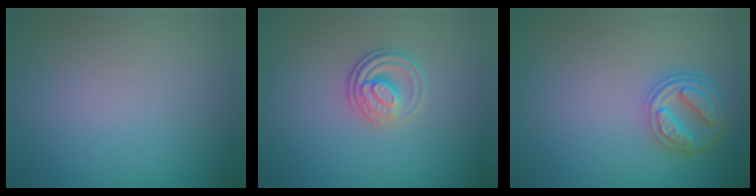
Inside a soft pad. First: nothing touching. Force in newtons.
{"total": 2.8, "press": 2.5, "slide": 1.3}
{"total": 4.3, "press": 3.6, "slide": 2.3}